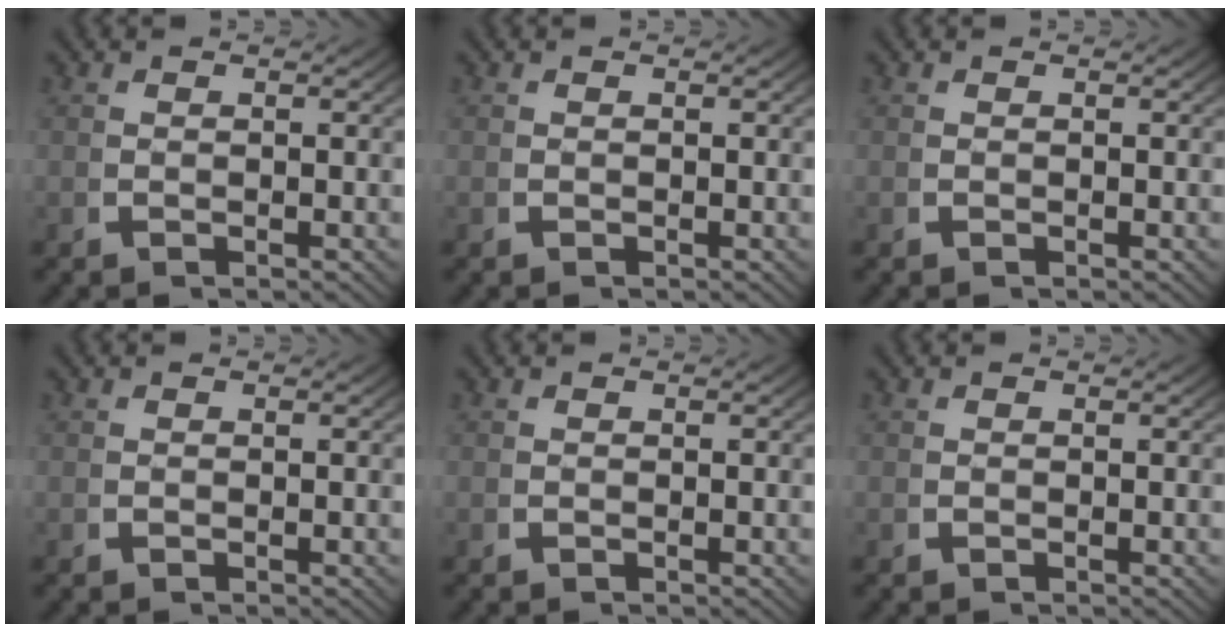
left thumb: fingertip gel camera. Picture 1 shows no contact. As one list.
[{"total": 0.0}, {"total": 0.0}, {"total": 0.0}, {"total": 0.0}, {"total": 0.0}]